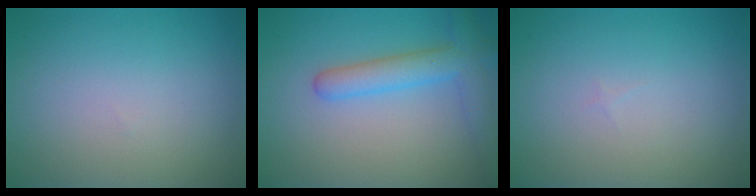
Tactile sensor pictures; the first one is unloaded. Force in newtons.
{"total": 4.1, "press": 4.1, "slide": 0.4}
{"total": 0.0}